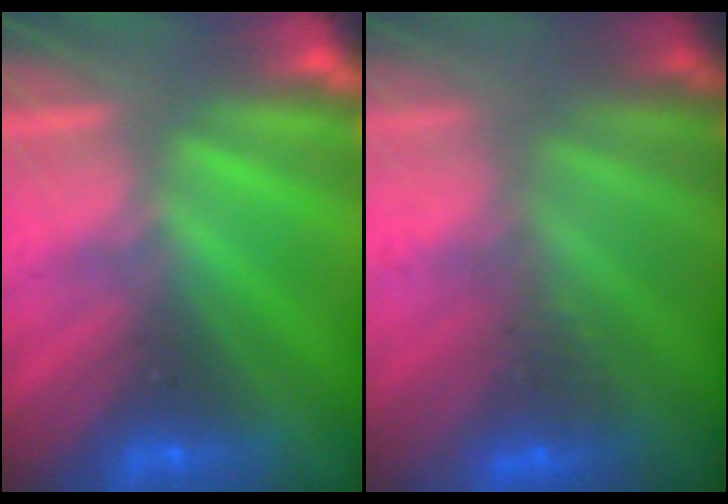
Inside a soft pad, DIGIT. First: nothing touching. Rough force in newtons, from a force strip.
{"total": 2.4}